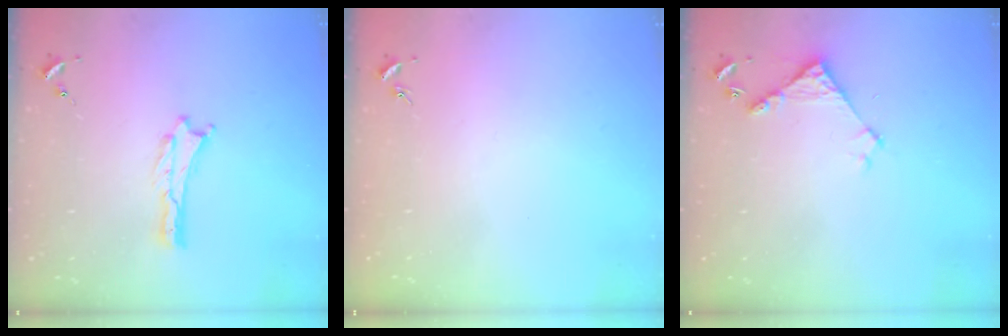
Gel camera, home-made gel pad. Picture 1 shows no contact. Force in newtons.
{"total": 0.0}
{"total": 3.8, "press": 3.8, "slide": 0.3}